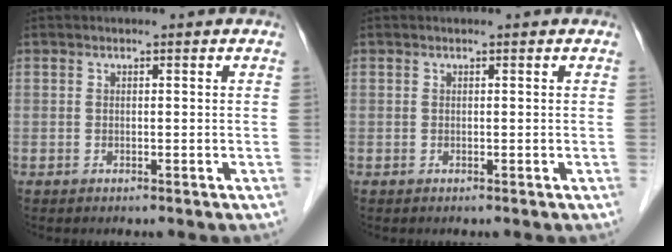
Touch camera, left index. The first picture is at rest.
{"total": 0.0}